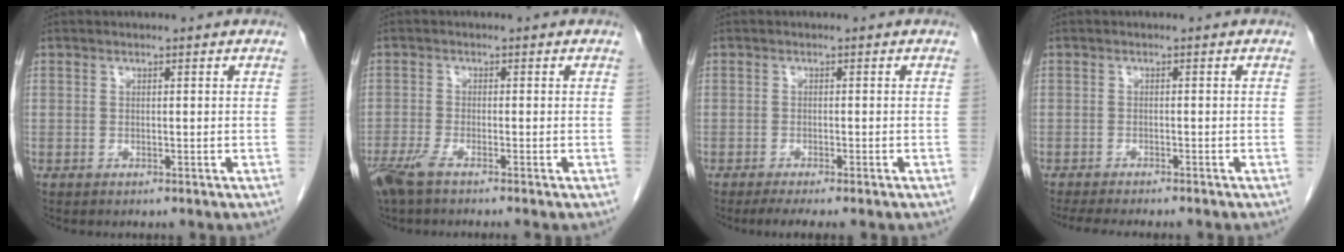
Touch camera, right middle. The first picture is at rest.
{"total": 4.2, "force": [-3.1, 0.2, 2.8], "torque": [-0.056, -0.010, -0.063]}
{"total": 4.4, "force": [-3.5, 0.0, 2.8], "torque": [-0.035, -0.009, -0.051]}
{"total": 9.3, "force": [-8.0, 1.4, 4.5], "torque": [-0.057, -0.013, -0.110]}